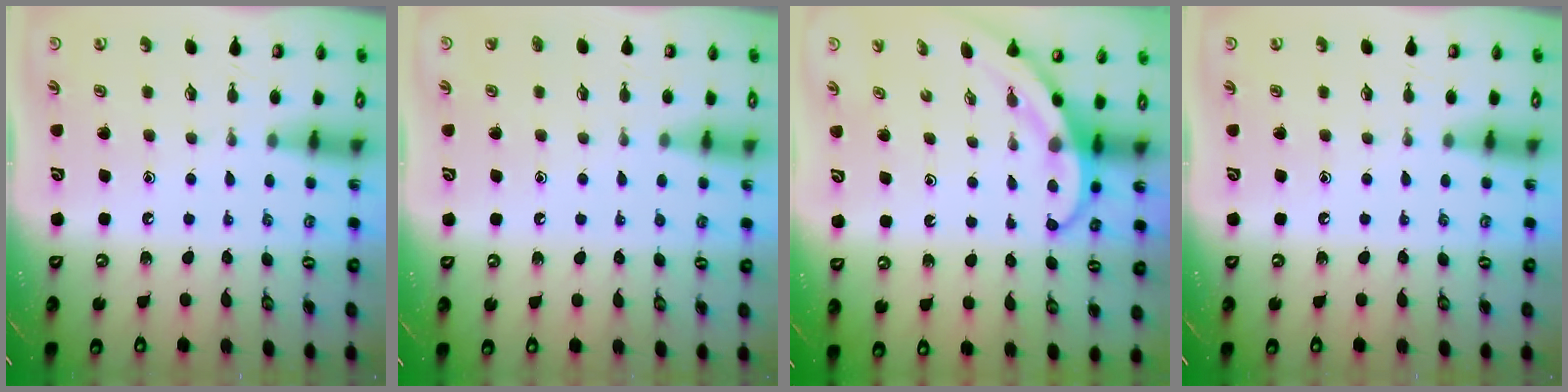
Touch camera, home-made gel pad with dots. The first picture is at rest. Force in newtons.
{"total": 0.8, "press": 0.8, "slide": 0.1}
{"total": 3.9, "press": 3.9, "slide": 0.3}
{"total": 0.0}